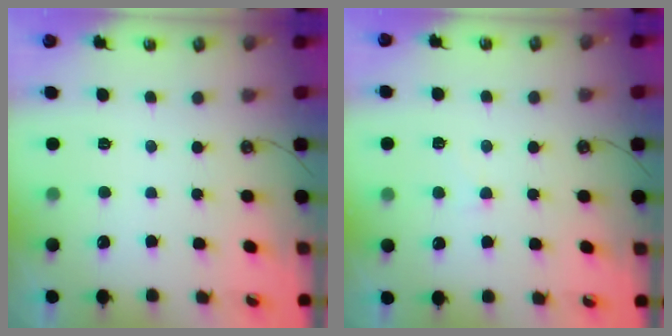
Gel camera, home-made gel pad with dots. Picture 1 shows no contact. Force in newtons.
{"total": 4.8, "press": 4.7, "slide": 1.1}